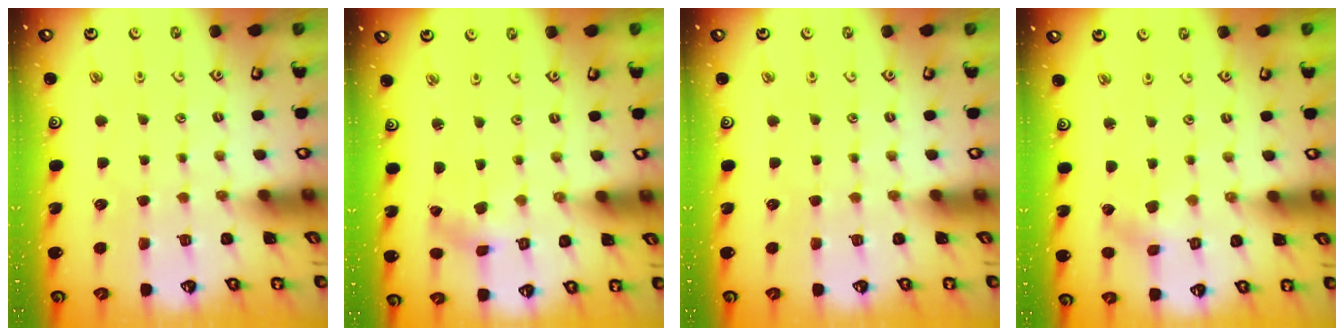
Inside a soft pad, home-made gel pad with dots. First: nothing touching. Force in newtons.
{"total": 1.5, "press": 1.5, "slide": 0.2}
{"total": 0.0}
{"total": 1.3, "press": 1.3, "slide": 0.2}